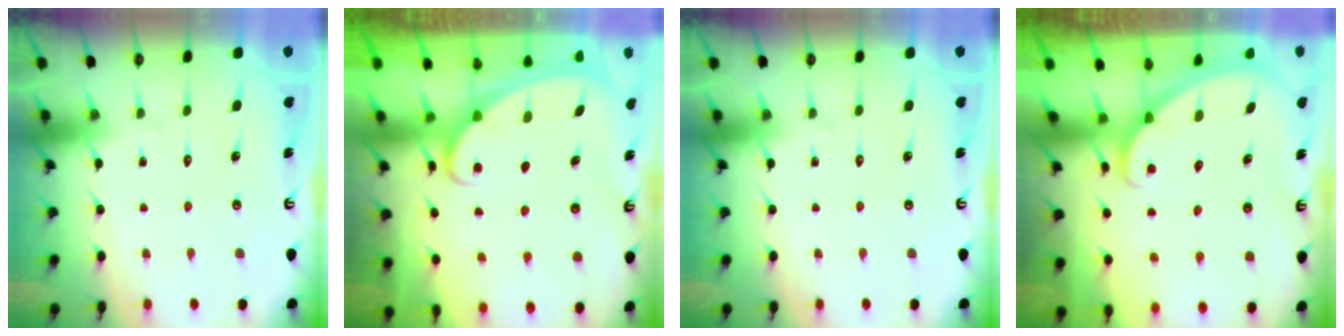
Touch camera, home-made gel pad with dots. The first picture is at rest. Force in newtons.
{"total": 2.4, "press": 2.4, "slide": 0.3}
{"total": 0.0}
{"total": 1.4, "press": 1.4, "slide": 0.0}